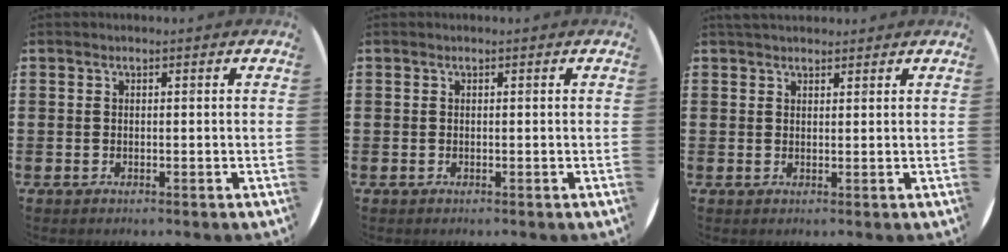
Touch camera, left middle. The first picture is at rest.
{"total": 0.0}
{"total": 1.7, "force": [1.6, 0.5, 0.4], "torque": [-0.009, 0.004, 0.031]}